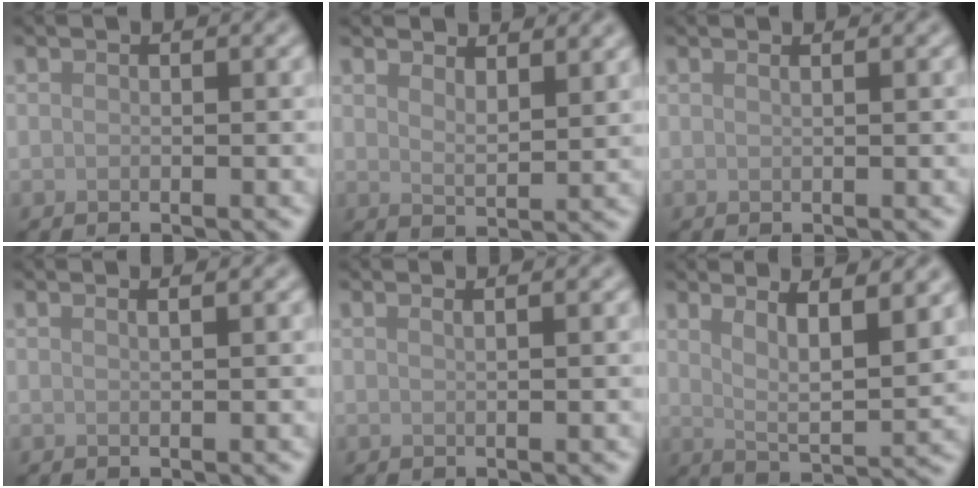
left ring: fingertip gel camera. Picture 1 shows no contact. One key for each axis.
{"total": 2.9, "fx": 2.4, "fy": 0.9, "fz": 1.4, "tx": -0.026, "ty": -0.002, "tz": 0.043}
{"total": 1.1, "fx": 0.7, "fy": 0.5, "fz": 0.7, "tx": -0.001, "ty": -0.002, "tz": -0.001}
{"total": 1.4, "fx": 0.9, "fy": 0.6, "fz": 0.9, "tx": 0.001, "ty": -0.001, "tz": -0.002}
{"total": 1.6, "fx": 1.0, "fy": 0.8, "fz": 1.0, "tx": 0.002, "ty": 0.000, "tz": -0.004}
{"total": 6.7, "fx": 3.5, "fy": 1.9, "fz": 5.4, "tx": -0.079, "ty": -0.006, "tz": 0.063}